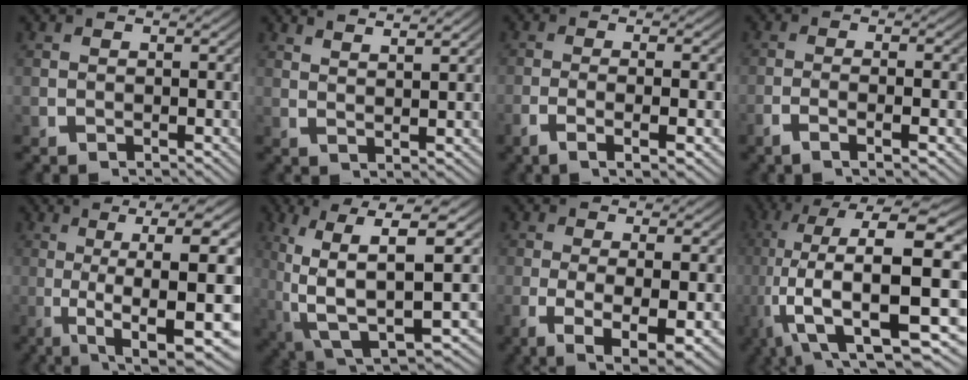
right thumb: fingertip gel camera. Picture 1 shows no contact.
{"total": 3.3, "force": [3.0, 0.0, 1.2], "torque": [-0.019, 0.005, 0.055]}
{"total": 3.6, "force": [-1.3, 0.7, 3.2], "torque": [-0.065, -0.002, -0.024]}
{"total": 2.8, "force": [-1.2, 0.4, 2.5], "torque": [-0.053, 0.001, -0.026]}
{"total": 13.7, "force": [-1.2, 6.1, 12.1], "torque": [-0.203, -0.028, 0.000]}
{"total": 12.3, "force": [-2.1, 6.6, 10.2], "torque": [-0.200, -0.045, -0.007]}
{"total": 7.1, "force": [-2.4, 3.0, 6.0], "torque": [-0.117, -0.034, -0.018]}
{"total": 19.7, "force": [-1.3, 11.0, 16.3], "torque": [-0.313, -0.060, 0.016]}